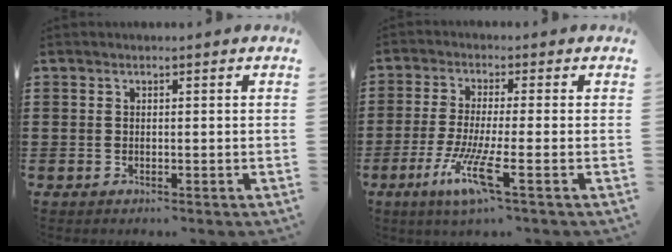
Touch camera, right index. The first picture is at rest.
{"total": 8.3, "force": [-3.3, 0.4, 7.6], "torque": [-0.166, -0.024, -0.065]}